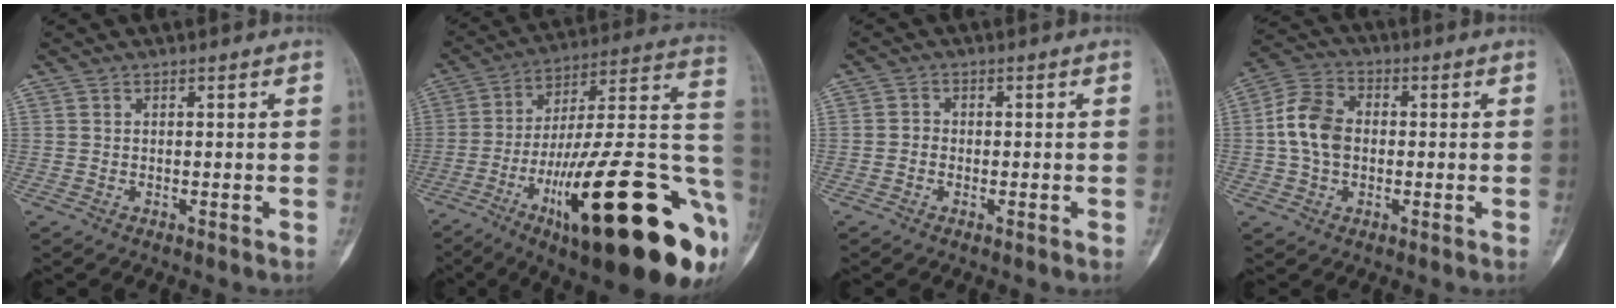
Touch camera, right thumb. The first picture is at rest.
{"total": 35.2, "force": [-12.2, 9.1, 31.7], "torque": [-0.390, 0.043, -0.187]}
{"total": 1.8, "force": [-0.5, 1.7, 0.3], "torque": [0.005, 0.008, -0.017]}
{"total": 9.1, "force": [-0.3, 6.8, 6.2], "torque": [-0.106, 0.025, -0.014]}